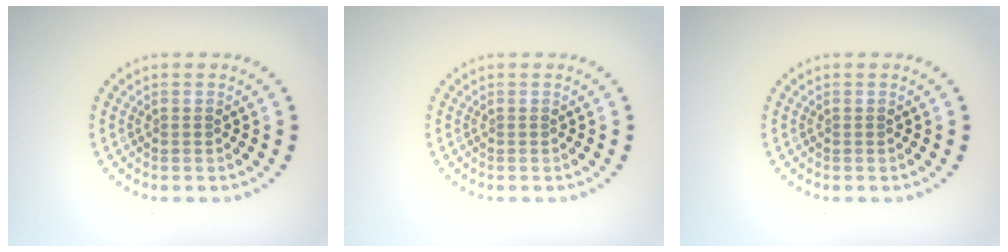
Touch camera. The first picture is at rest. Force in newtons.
{"total": 0.0}
{"total": 0.0}